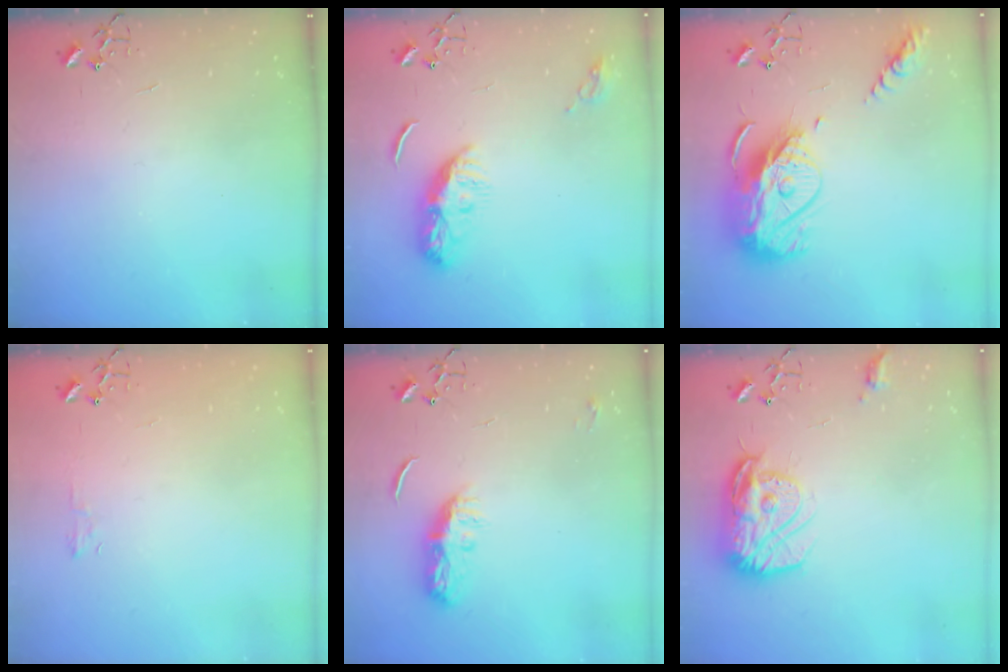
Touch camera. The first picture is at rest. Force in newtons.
{"total": 11.2, "press": 11.2, "slide": 0.1}
{"total": 18.8, "press": 18.7, "slide": 1.6}
{"total": 4.1, "press": 4.0, "slide": 0.6}
{"total": 9.4, "press": 9.4, "slide": 0.3}
{"total": 16.1, "press": 16.0, "slide": 1.4}